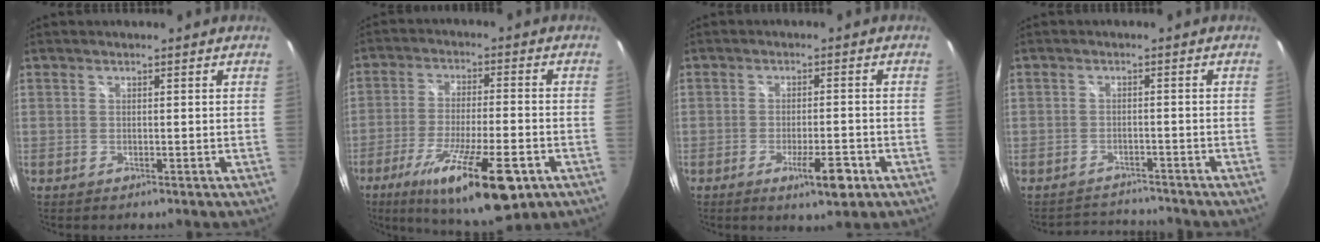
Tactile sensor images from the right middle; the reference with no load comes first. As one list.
[{"total": 18.9, "force": [-10.1, 4.6, 15.4], "torque": [-0.279, -0.049, -0.160]}, {"total": 6.0, "force": [-3.1, 1.3, 4.9], "torque": [-0.089, -0.011, -0.045]}, {"total": 4.0, "force": [-3.9, 0.6, -0.6], "torque": [0.001, 0.020, -0.067]}]